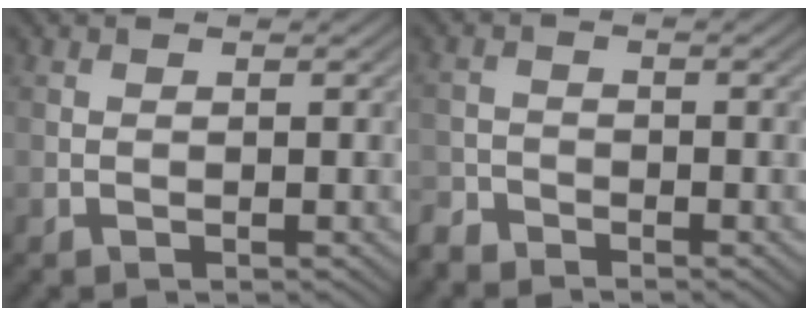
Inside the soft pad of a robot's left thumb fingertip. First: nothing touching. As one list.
[{"total": 2.6, "force": [-2.5, 0.8, 0.4], "torque": [-0.008, -0.005, -0.061]}]